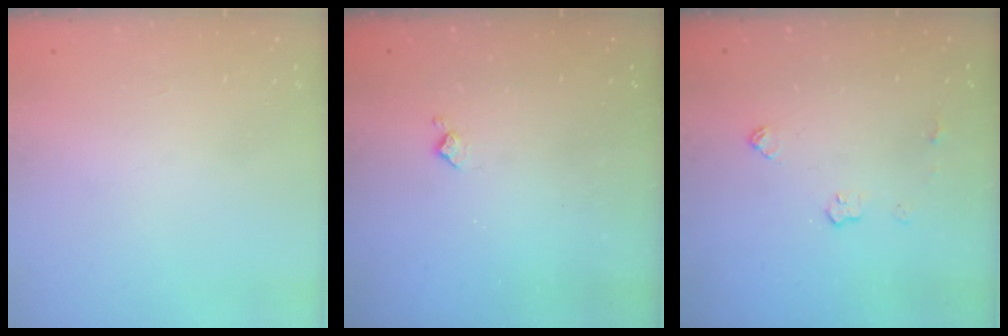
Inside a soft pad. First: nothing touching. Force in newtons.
{"total": 3.8, "press": 3.8, "slide": 0.7}
{"total": 6.4, "press": 6.4, "slide": 0.2}